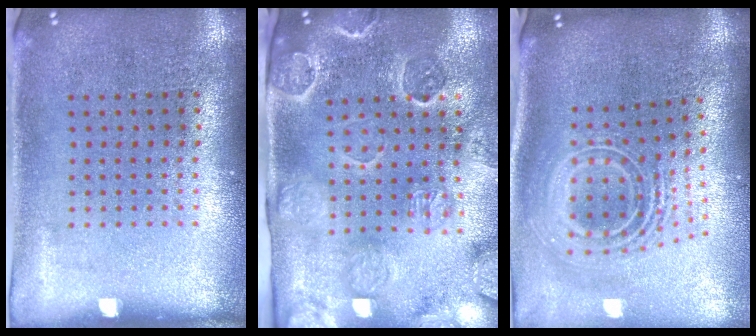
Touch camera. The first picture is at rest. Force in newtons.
{"total": 3.2, "press": 3.2, "slide": 0.5}
{"total": 2.7, "press": 1.8, "slide": 2.0}